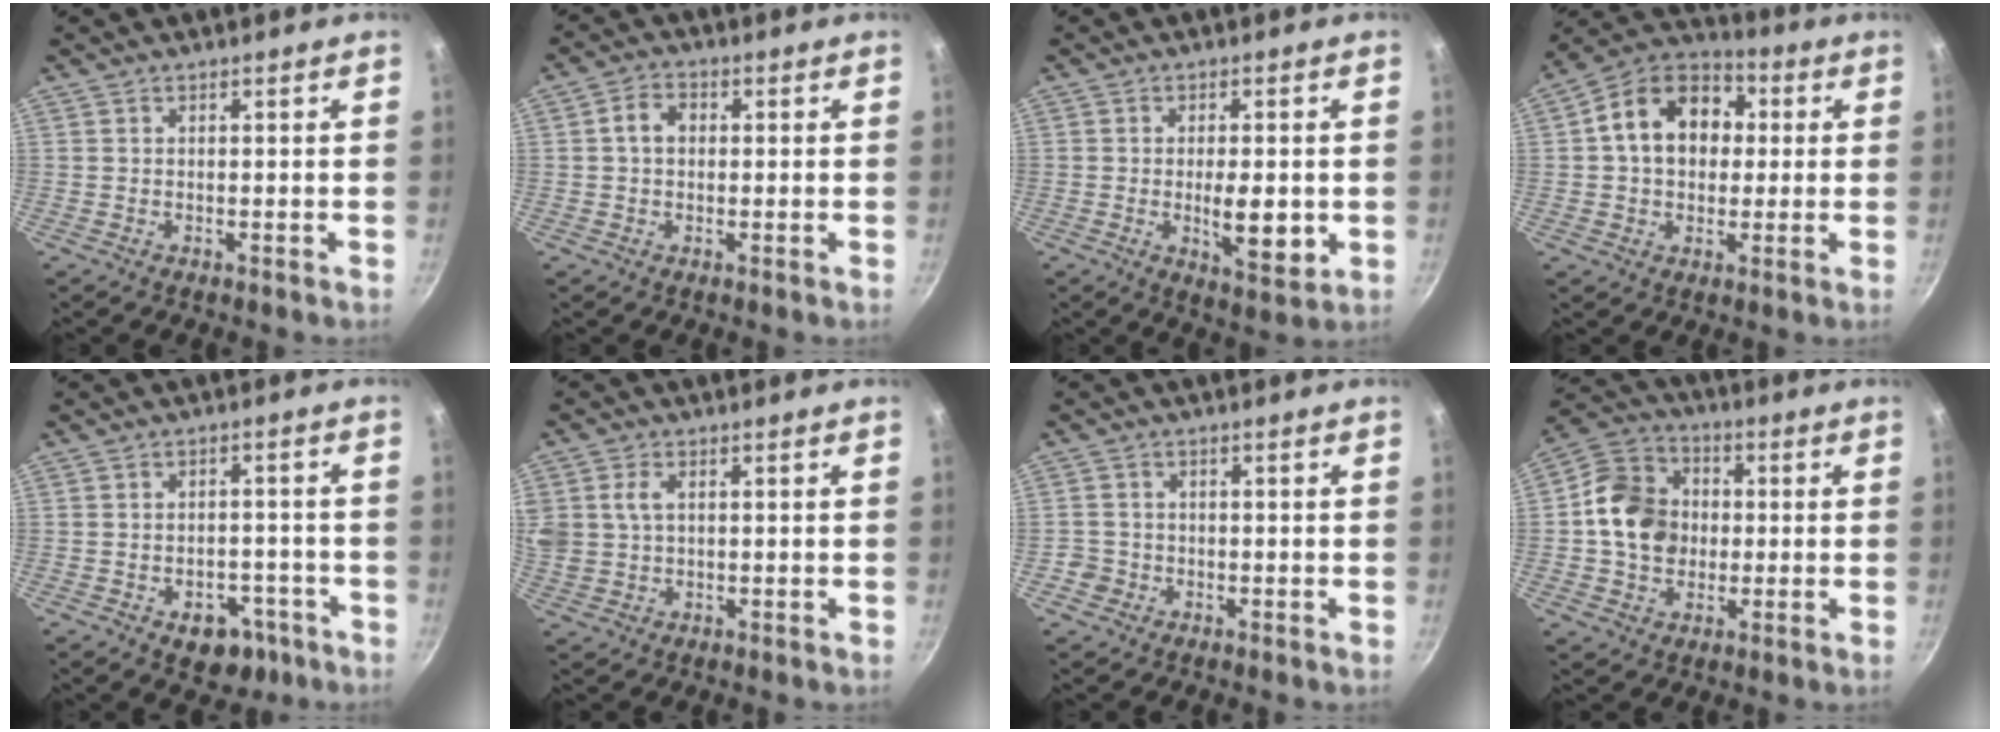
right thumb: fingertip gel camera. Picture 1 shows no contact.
{"total": 4.1, "force": [0.3, 3.1, 2.7], "torque": [-0.034, 0.013, -0.001]}
{"total": 8.2, "force": [-1.1, 3.2, 7.5], "torque": [-0.104, -0.010, -0.012]}
{"total": 15.2, "force": [2.2, 11.5, 9.7], "torque": [-0.129, 0.031, 0.016]}
{"total": 8.2, "force": [-4.1, 5.5, 4.5], "torque": [-0.026, 0.031, -0.040]}
{"total": 7.4, "force": [1.6, 5.5, 4.7], "torque": [-0.096, 0.008, 0.032]}
{"total": 3.1, "force": [-1.3, 2.8, 0.5], "torque": [0.004, 0.020, -0.022]}
{"total": 13.0, "force": [-0.1, 10.8, 7.3], "torque": [-0.106, 0.020, -0.016]}